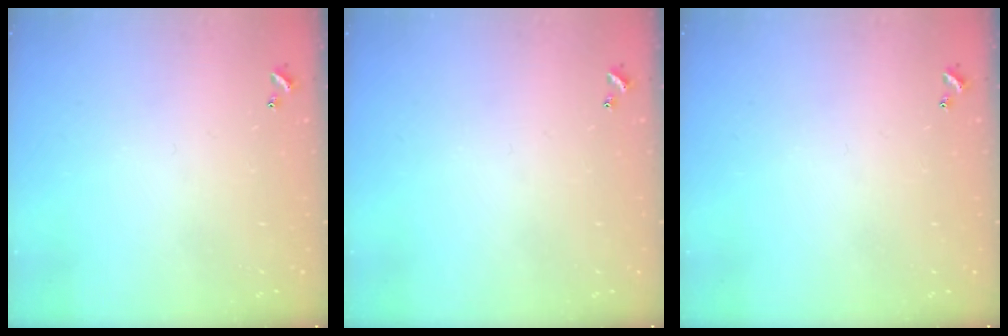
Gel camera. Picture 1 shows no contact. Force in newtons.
{"total": 0.0}
{"total": 0.0}